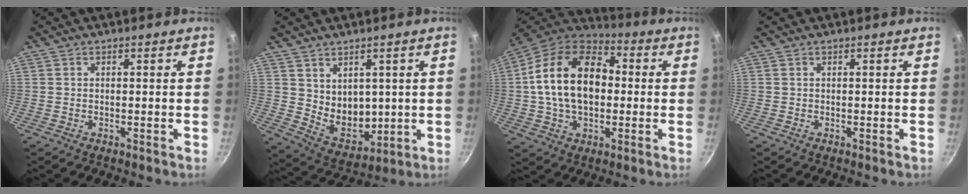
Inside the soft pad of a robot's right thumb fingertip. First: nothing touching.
{"total": 8.9, "force": [2.5, 6.6, 5.3], "torque": [-0.057, -0.033, 0.066]}
{"total": 20.4, "force": [1.2, 13.5, 15.2], "torque": [-0.241, 0.034, 0.008]}
{"total": 0.0}